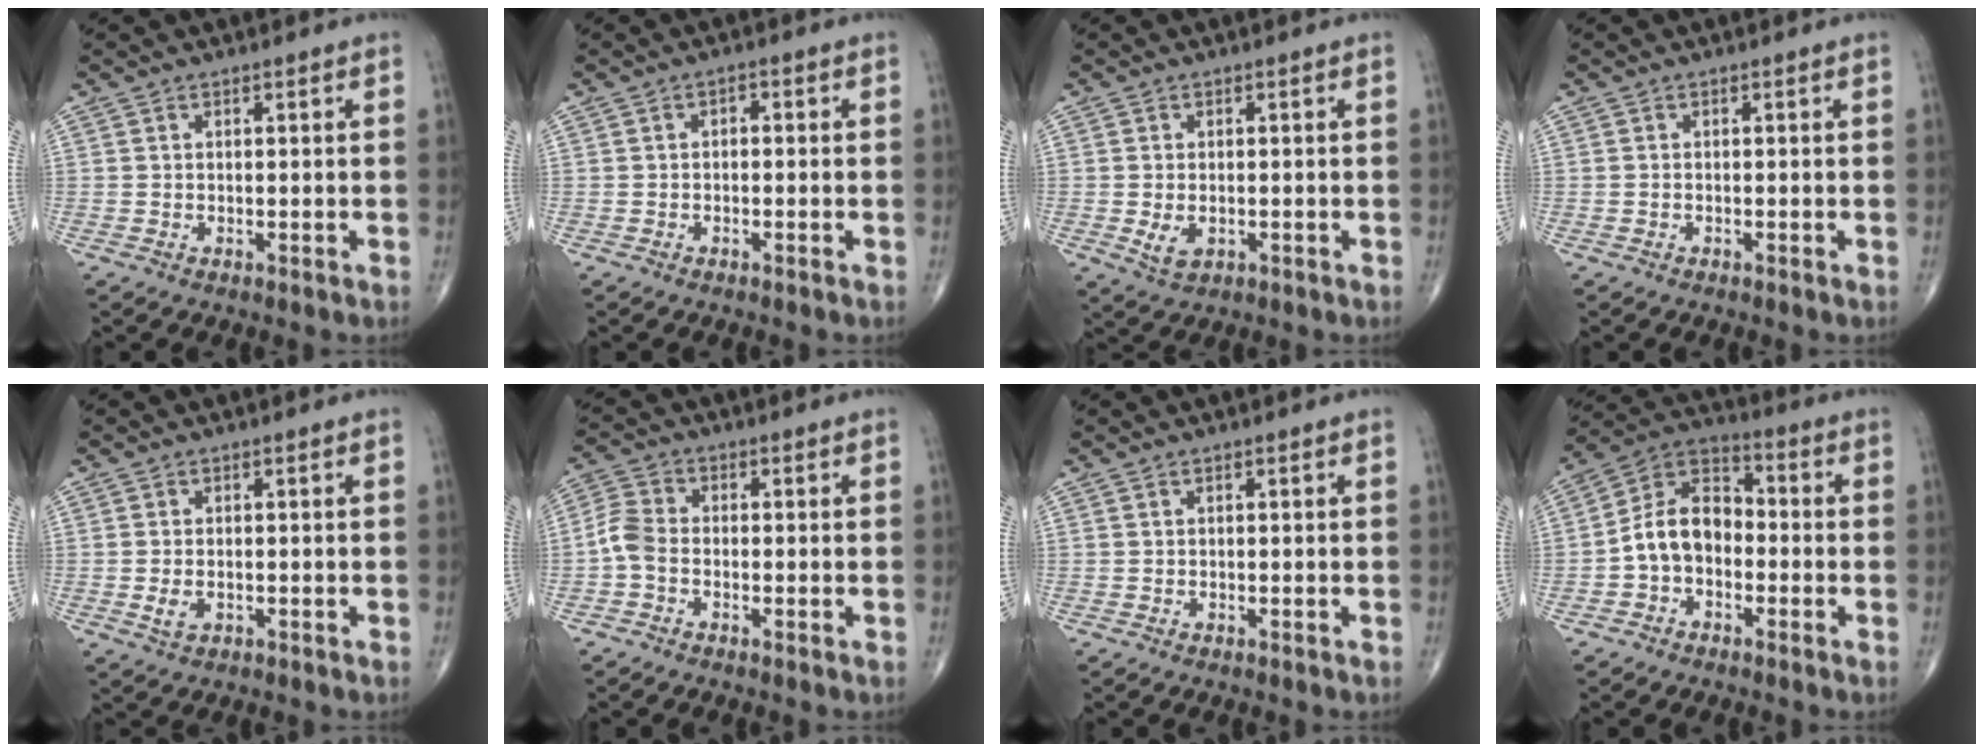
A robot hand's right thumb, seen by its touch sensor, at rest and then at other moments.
{"total": 1.1, "force": [-0.1, 0.8, 0.8], "torque": [-0.002, 0.005, -0.007]}
{"total": 3.4, "force": [-0.6, 2.1, 2.5], "torque": [-0.043, -0.004, -0.004]}
{"total": 0.0}
{"total": 2.4, "force": [-0.6, 1.5, 1.9], "torque": [-0.035, 0.000, -0.009]}
{"total": 4.3, "force": [-1.4, 2.7, 3.0], "torque": [-0.066, 0.013, -0.042]}
{"total": 0.0}
{"total": 10.4, "force": [-2.1, 7.4, 7.1], "torque": [-0.109, 0.042, -0.054]}